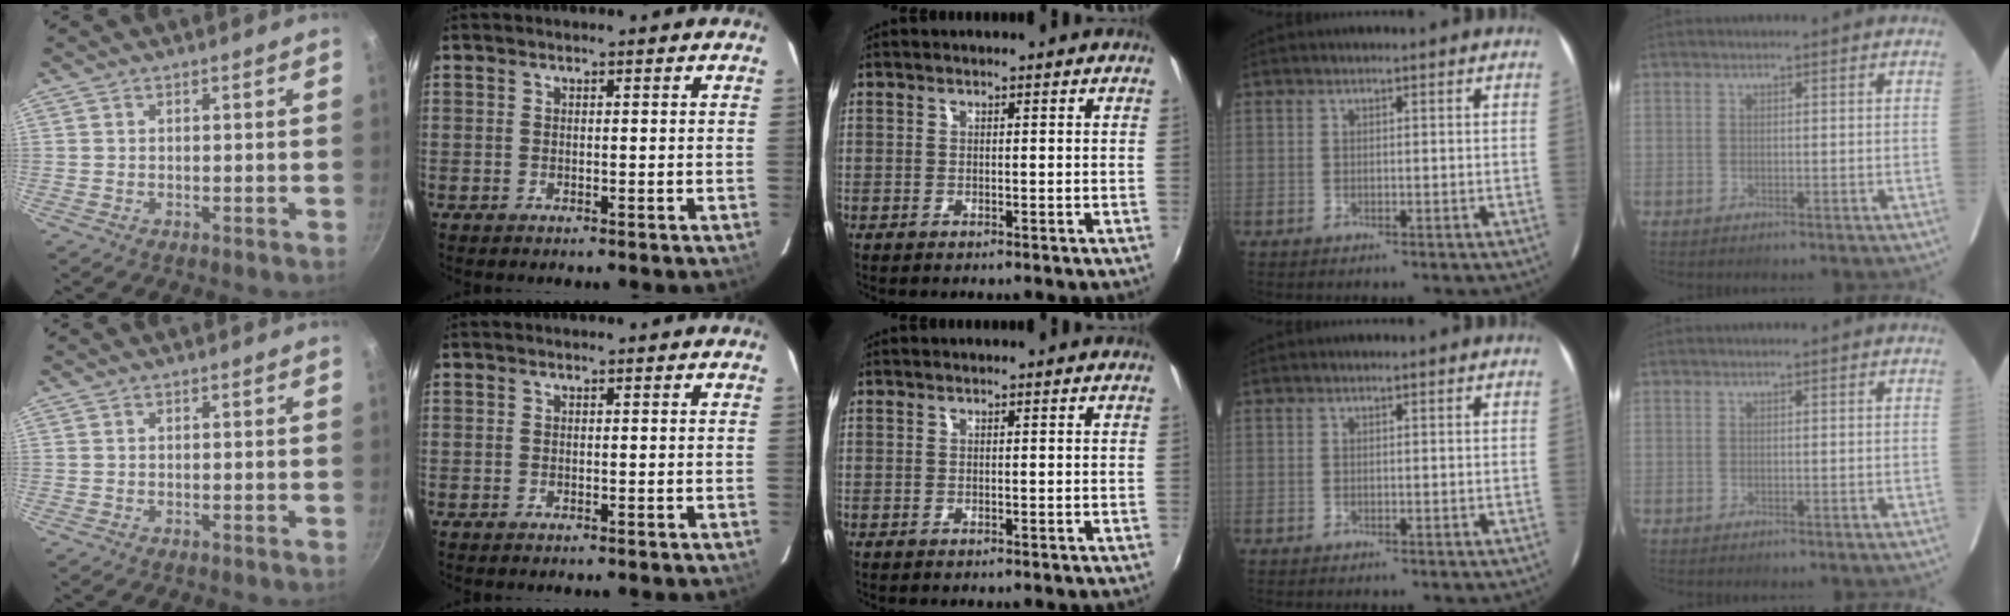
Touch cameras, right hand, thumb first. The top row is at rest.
{}